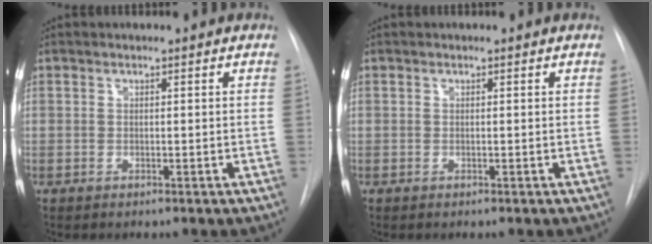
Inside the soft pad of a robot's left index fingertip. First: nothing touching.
{"total": 0.0}